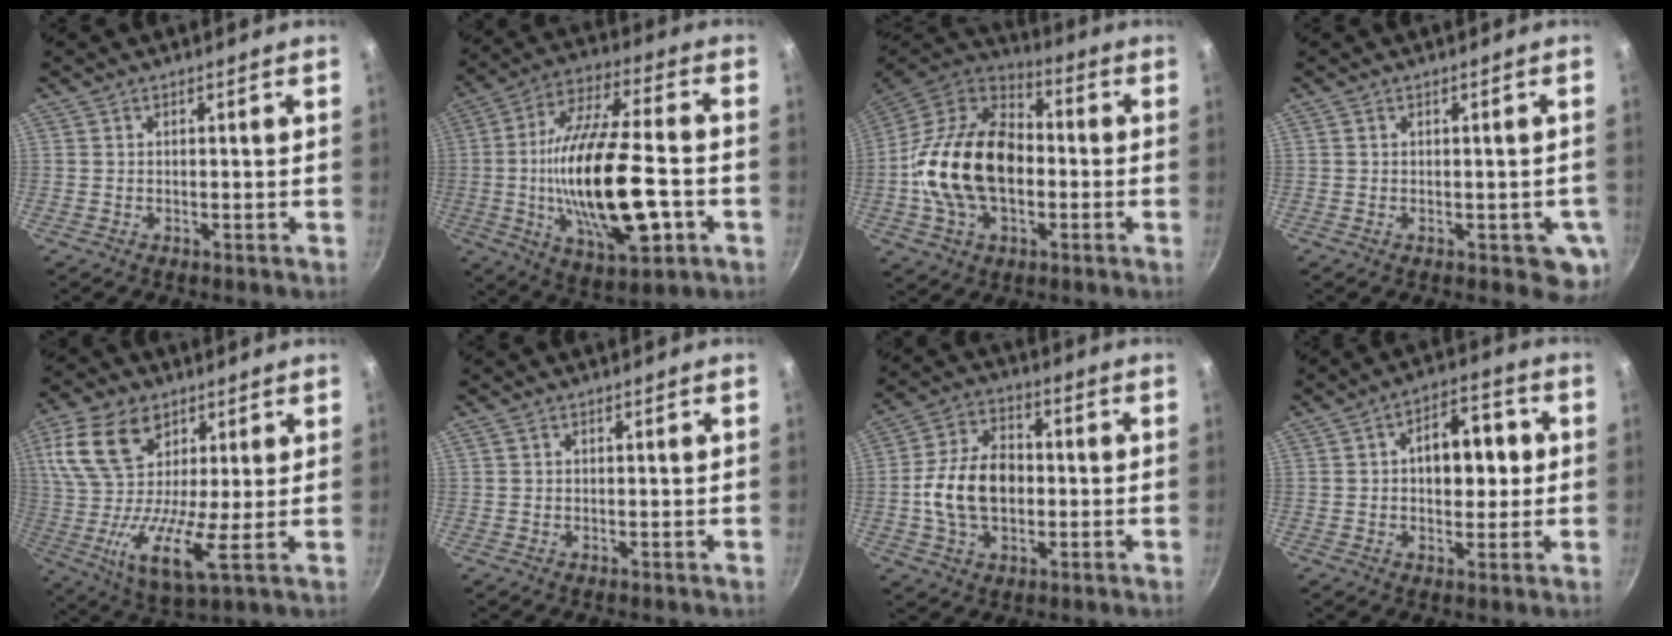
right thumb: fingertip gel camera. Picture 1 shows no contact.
{"total": 24.2, "force": [-4.5, 9.4, 21.9], "torque": [-0.387, 0.018, -0.075]}
{"total": 22.3, "force": [-2.2, 14.7, 16.6], "torque": [-0.276, 0.039, -0.049]}
{"total": 5.0, "force": [-0.7, 2.6, 4.2], "torque": [-0.028, 0.000, -0.006]}
{"total": 18.0, "force": [6.0, 9.6, 14.0], "torque": [-0.266, -0.018, 0.096]}
{"total": 0.7, "force": [0.3, 0.5, 0.3], "torque": [-0.007, 0.002, 0.006]}
{"total": 13.1, "force": [-1.0, 8.9, 9.5], "torque": [-0.150, 0.023, -0.026]}
{"total": 10.3, "force": [1.0, 6.5, 8.0], "torque": [-0.074, 0.018, 0.005]}